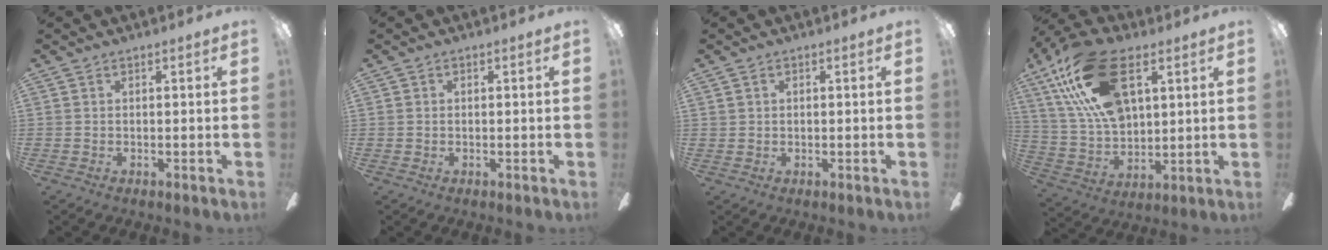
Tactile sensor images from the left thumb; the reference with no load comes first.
{"total": 0.0}
{"total": 0.6, "force": [0.2, 0.5, -0.1], "torque": [0.001, 0.005, 0.003]}
{"total": 22.8, "force": [10.7, 12.5, 15.8], "torque": [-0.321, -0.027, 0.187]}